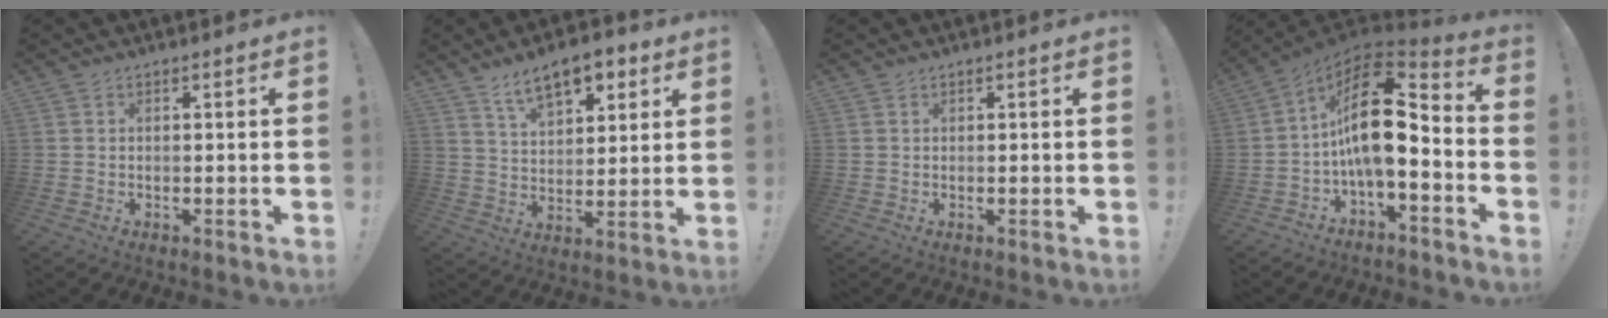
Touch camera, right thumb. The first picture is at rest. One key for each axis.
{"total": 11.9, "fx": 7.2, "fy": 6.1, "fz": 7.3, "tx": -0.110, "ty": -0.026, "tz": 0.131}
{"total": 0.0}
{"total": 18.5, "fx": 1.8, "fy": 8.8, "fz": 16.2, "tx": -0.273, "ty": -0.004, "tz": 0.033}